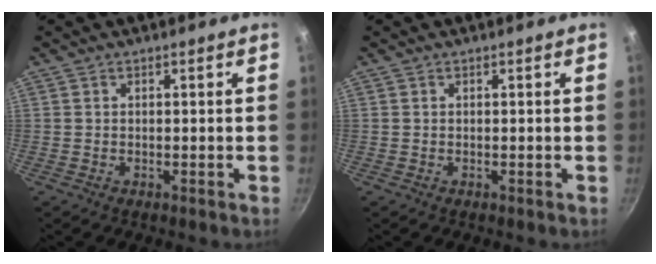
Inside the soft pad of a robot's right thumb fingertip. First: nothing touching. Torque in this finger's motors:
{"motor_torque": [0.00, 0.00, 0.00, 0.00, 0.00]}